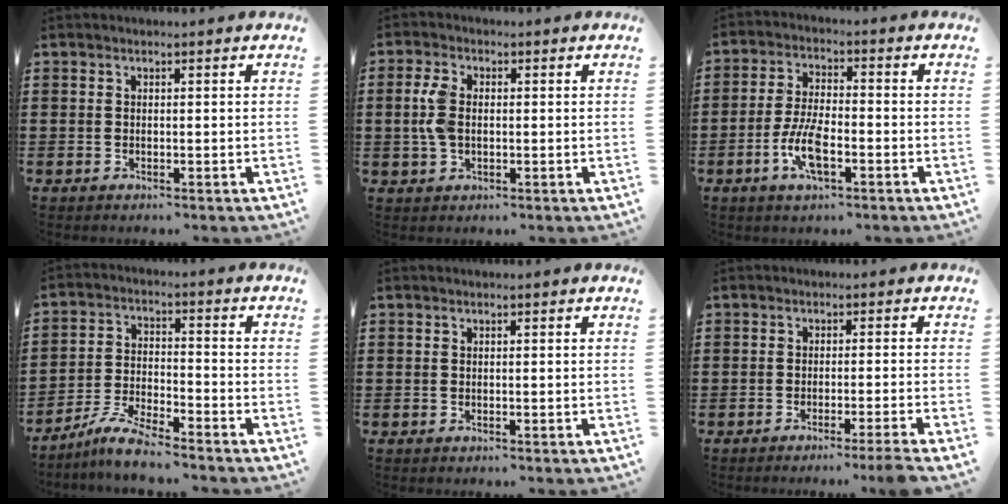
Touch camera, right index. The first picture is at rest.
{"total": 4.8, "force": [0.2, 2.8, 3.9], "torque": [-0.101, 0.002, -0.004]}
{"total": 7.1, "force": [-2.8, 2.5, 6.1], "torque": [-0.141, -0.011, -0.056]}
{"total": 6.0, "force": [-5.5, 0.5, 2.4], "torque": [-0.061, -0.004, -0.109]}
{"total": 0.0}
{"total": 2.4, "force": [-1.7, -0.8, 1.4], "torque": [-0.023, -0.007, -0.033]}